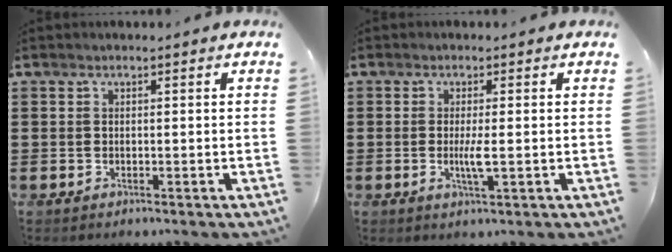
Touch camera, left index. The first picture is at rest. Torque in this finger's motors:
{"motor_torque": [0.69, 0.12, 0.12, 0.08]}